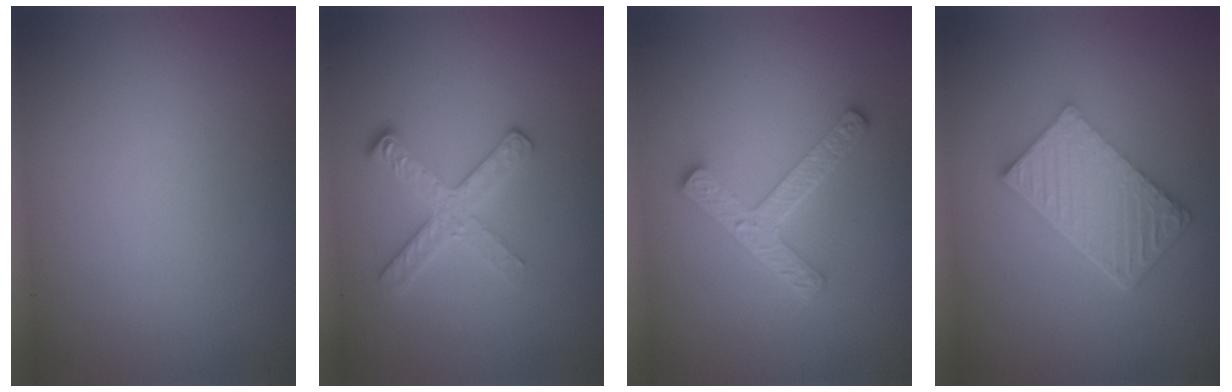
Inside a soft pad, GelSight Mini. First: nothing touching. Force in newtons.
{"total": 2.8, "press": 2.6, "slide": 1.0}
{"total": 4.3, "press": 3.2, "slide": 2.9}
{"total": 6.6, "press": 4.5, "slide": 4.9}